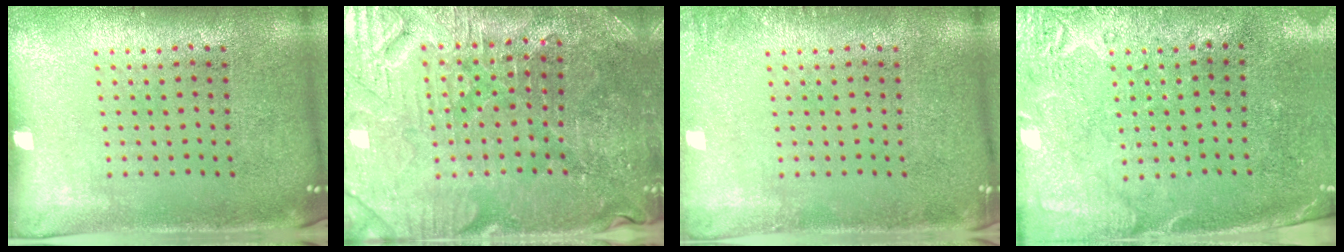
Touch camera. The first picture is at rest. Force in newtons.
{"total": 3.5, "press": 3.5, "slide": 0.5}
{"total": 1.1, "press": 1.1, "slide": 0.2}
{"total": 2.7, "press": 2.3, "slide": 1.5}